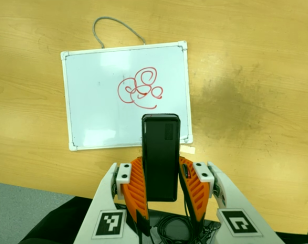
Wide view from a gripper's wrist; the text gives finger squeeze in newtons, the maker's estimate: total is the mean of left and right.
{"total": 4.5, "left": 3.1, "right": 5.8}